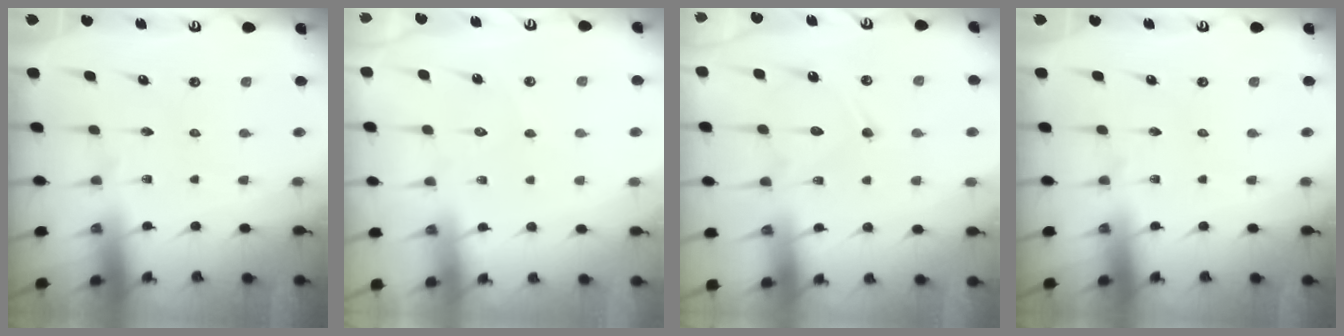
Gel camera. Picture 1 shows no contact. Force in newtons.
{"total": 3.7, "press": 3.6, "slide": 0.5}
{"total": 11.7, "press": 11.7, "slide": 1.1}
{"total": 0.0}